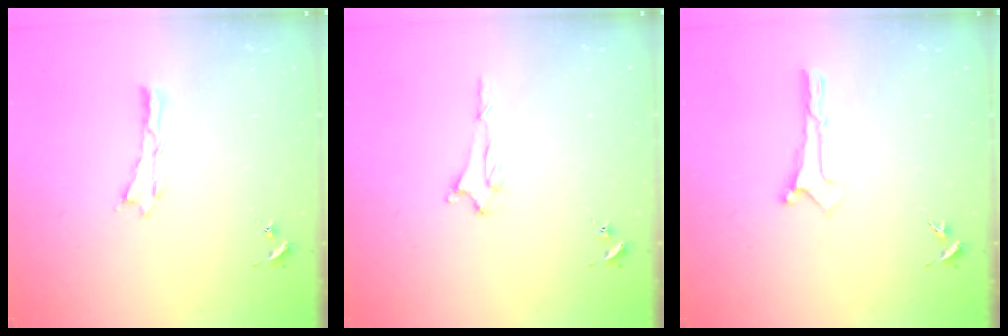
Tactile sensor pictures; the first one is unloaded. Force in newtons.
{"total": 1.5, "press": 1.5, "slide": 0.2}
{"total": 0.0}